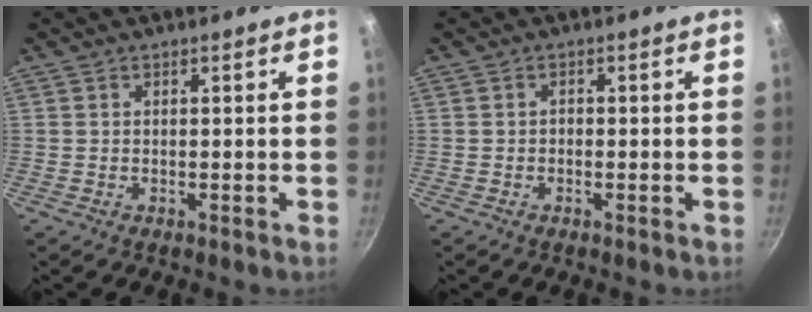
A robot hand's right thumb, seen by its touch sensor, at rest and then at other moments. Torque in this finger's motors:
{"motor_torque": [0.07, -0.11, -0.21, -0.04, 0.03]}